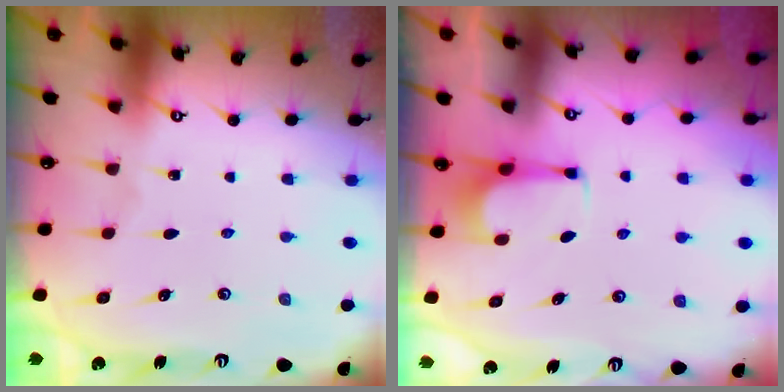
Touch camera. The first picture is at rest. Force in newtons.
{"total": 1.6, "press": 1.6, "slide": 0.2}